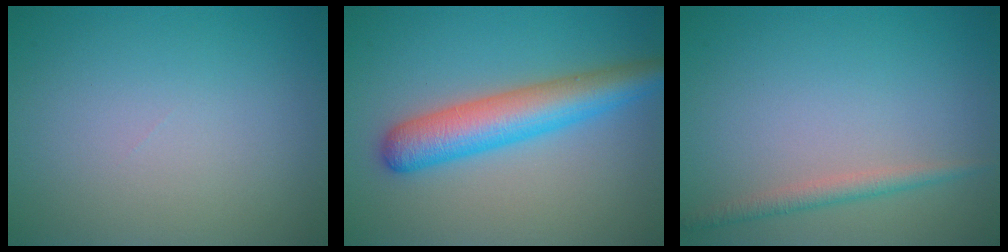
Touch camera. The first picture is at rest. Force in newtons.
{"total": 6.1, "press": 6.1, "slide": 0.2}
{"total": 1.7, "press": 1.7, "slide": 0.1}